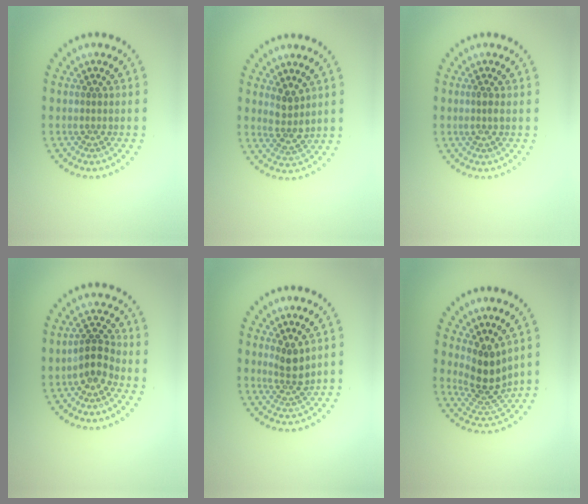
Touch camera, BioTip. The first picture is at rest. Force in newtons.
{"total": 2.2, "press": 1.9, "slide": 1.1}
{"total": 0.8, "press": 0.7, "slide": 0.4}
{"total": 2.4, "press": 2.0, "slide": 1.2}
{"total": 2.3, "press": 1.8, "slide": 1.4}
{"total": 3.9, "press": 3.1, "slide": 2.4}